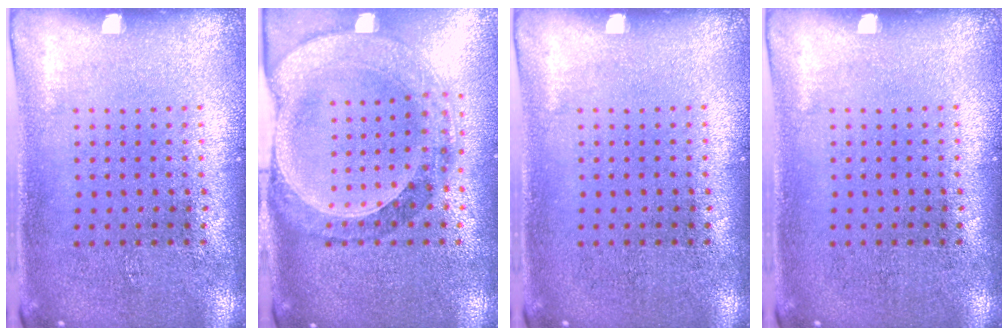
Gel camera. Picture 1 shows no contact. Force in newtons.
{"total": 1.4, "press": 1.4, "slide": 0.3}
{"total": 0.0}
{"total": 0.0}